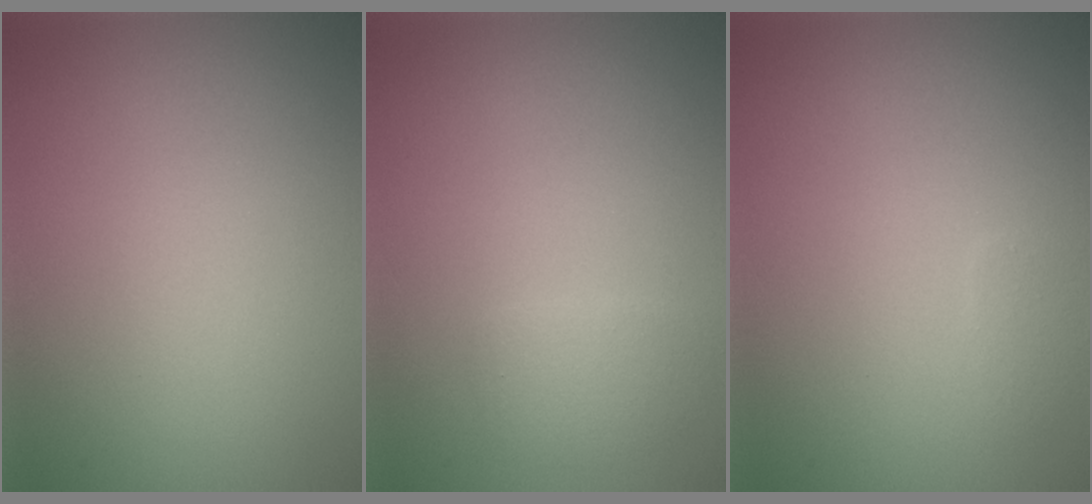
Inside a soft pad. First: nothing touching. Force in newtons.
{"total": 1.5, "press": 1.5, "slide": 0.0}
{"total": 0.9, "press": 0.9, "slide": 0.0}